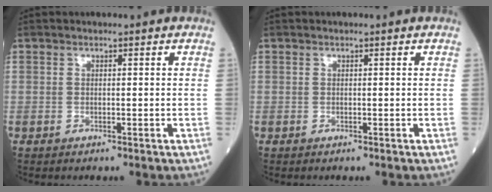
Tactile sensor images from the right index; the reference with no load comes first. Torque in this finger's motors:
{"motor_torque": [0.00, 0.00, 0.00, 0.00]}